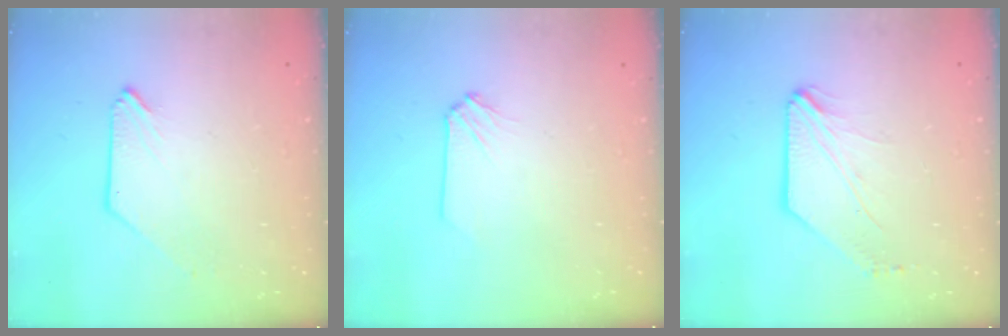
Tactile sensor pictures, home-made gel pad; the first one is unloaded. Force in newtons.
{"total": 0.0}
{"total": 1.7, "press": 1.7, "slide": 0.3}